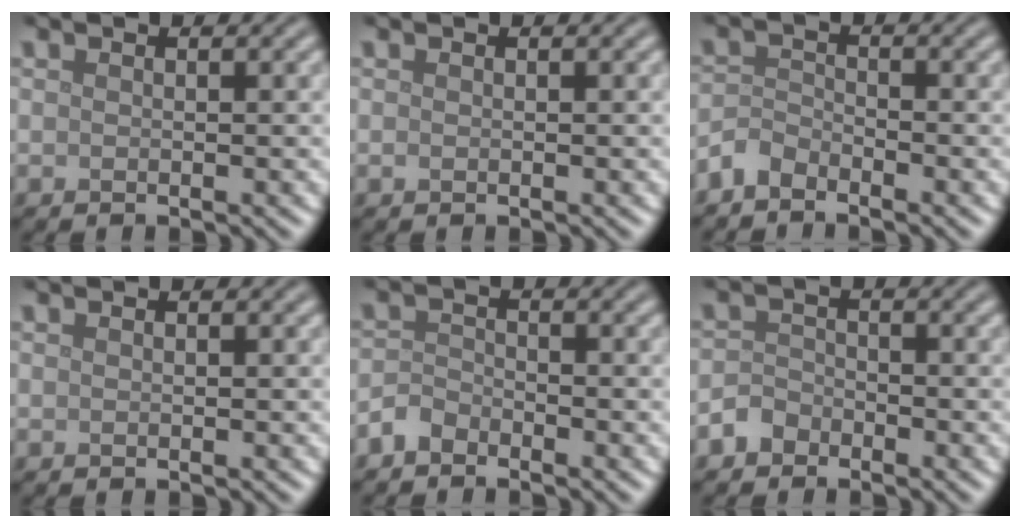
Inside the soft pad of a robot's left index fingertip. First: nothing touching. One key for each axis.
{"total": 0.0}
{"total": 2.1, "fx": -1.9, "fy": 0.8, "fz": 0.5, "tx": -0.010, "ty": 0.005, "tz": -0.046}
{"total": 0.0}
{"total": 1.8, "fx": -1.5, "fy": 0.9, "fz": 0.4, "tx": -0.004, "ty": 0.008, "tz": -0.036}
{"total": 1.9, "fx": -1.4, "fy": 1.2, "fz": 0.3, "tx": 0.001, "ty": 0.009, "tz": -0.030}